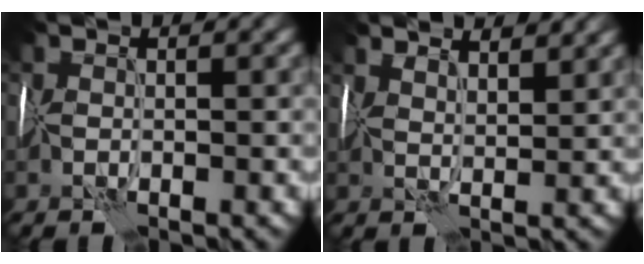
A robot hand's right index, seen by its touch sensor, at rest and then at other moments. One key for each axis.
{"total": 5.6, "fx": 4.7, "fy": 1.6, "fz": 2.8, "tx": -0.051, "ty": 0.025, "tz": 0.063}